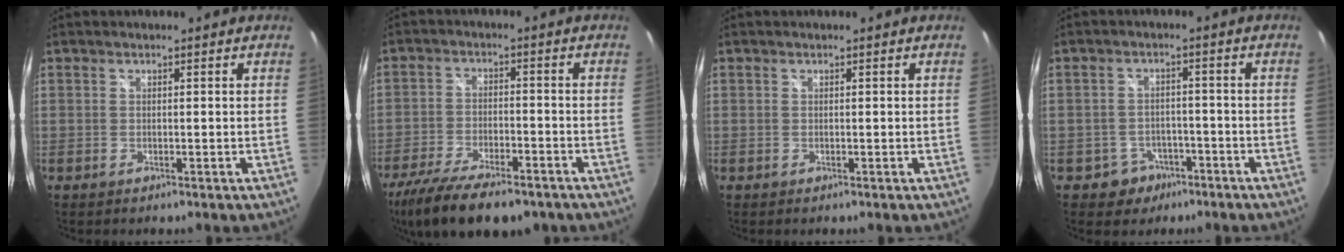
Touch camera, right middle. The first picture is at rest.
{"total": 16.8, "force": [-12.5, 5.6, 9.7], "torque": [-0.203, -0.041, -0.203]}
{"total": 0.0}
{"total": 5.2, "force": [-3.1, 4.1, 0.7], "torque": [-0.024, 0.019, -0.035]}